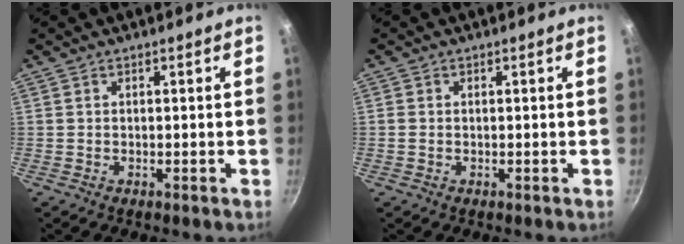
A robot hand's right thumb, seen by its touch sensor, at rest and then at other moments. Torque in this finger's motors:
{"motor_torque": [-0.30, -0.35, -0.15, -0.11, 0.04]}